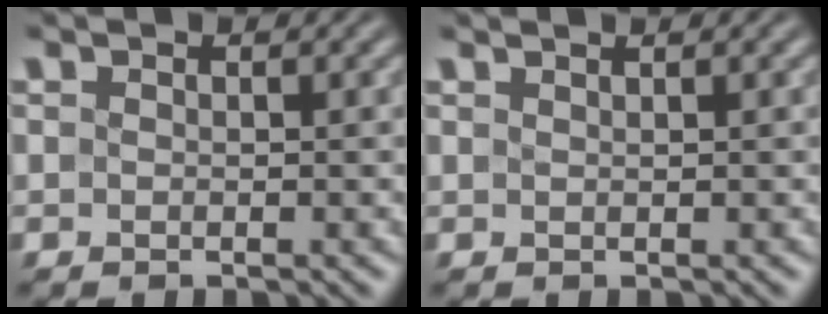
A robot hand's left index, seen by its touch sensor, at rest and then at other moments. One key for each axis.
{"total": 1.1, "fx": 0.8, "fy": 0.3, "fz": 0.7, "tx": -0.004, "ty": -0.003, "tz": 0.004}